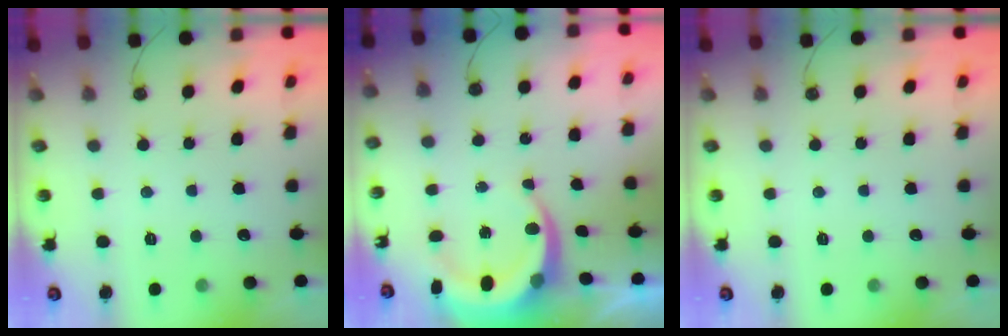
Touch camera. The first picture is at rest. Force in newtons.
{"total": 8.3, "press": 7.9, "slide": 2.3}
{"total": 0.0}